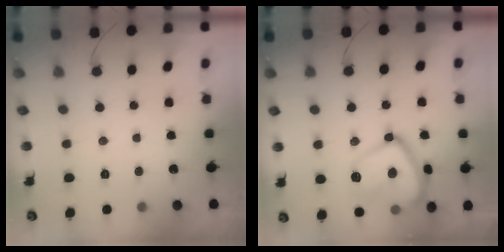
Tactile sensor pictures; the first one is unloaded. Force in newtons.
{"total": 17.2, "press": 17.1, "slide": 1.4}